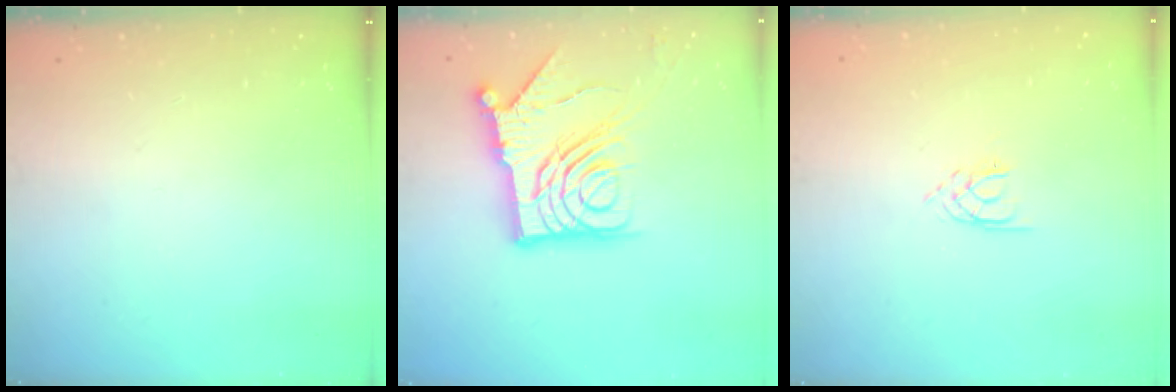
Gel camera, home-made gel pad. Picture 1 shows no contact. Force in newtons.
{"total": 17.5, "press": 17.4, "slide": 1.9}
{"total": 2.1, "press": 2.0, "slide": 0.3}